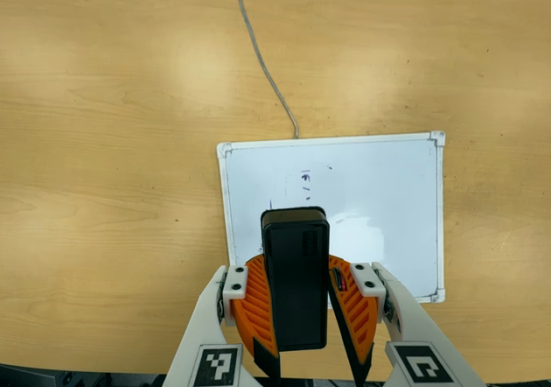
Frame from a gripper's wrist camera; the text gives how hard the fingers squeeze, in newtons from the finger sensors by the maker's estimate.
{"total": 9.8, "left": 9.8, "right": 9.8}